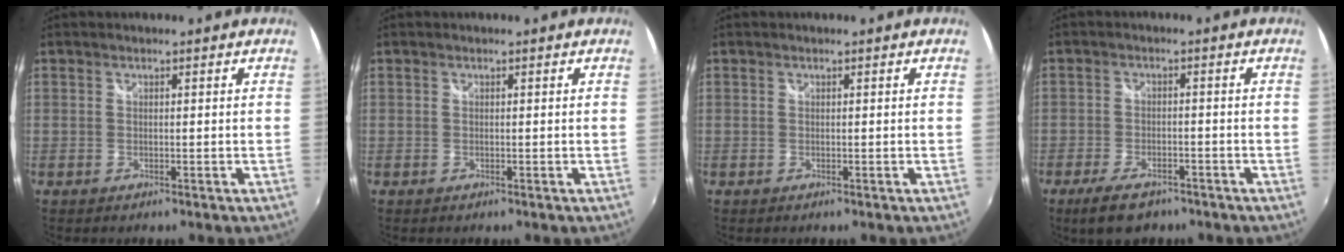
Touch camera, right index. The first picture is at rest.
{"total": 0.0}
{"total": 0.0}
{"total": 7.6, "force": [-5.6, 3.3, 4.0], "torque": [-0.100, -0.009, -0.094]}